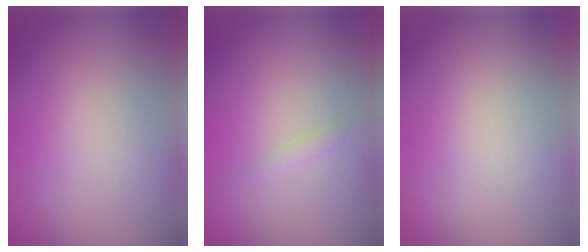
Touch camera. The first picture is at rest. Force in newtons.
{"total": 0.7, "press": 0.7, "slide": 0.1}
{"total": 0.0}